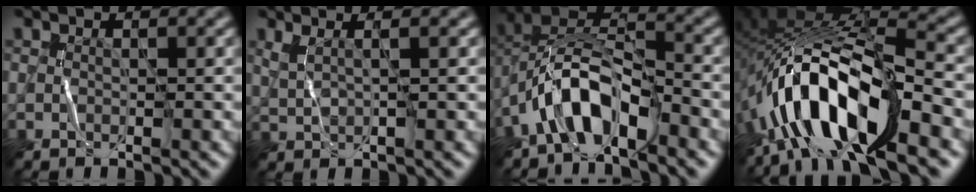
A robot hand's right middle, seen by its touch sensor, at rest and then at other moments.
{"total": 2.3, "force": [1.5, 0.8, 1.5], "torque": [-0.023, -0.004, 0.015]}
{"total": 7.2, "force": [-4.2, 2.8, 5.1], "torque": [-0.090, 0.013, -0.086]}
{"total": 11.6, "force": [-6.0, 4.3, 8.9], "torque": [-0.162, 0.015, -0.115]}